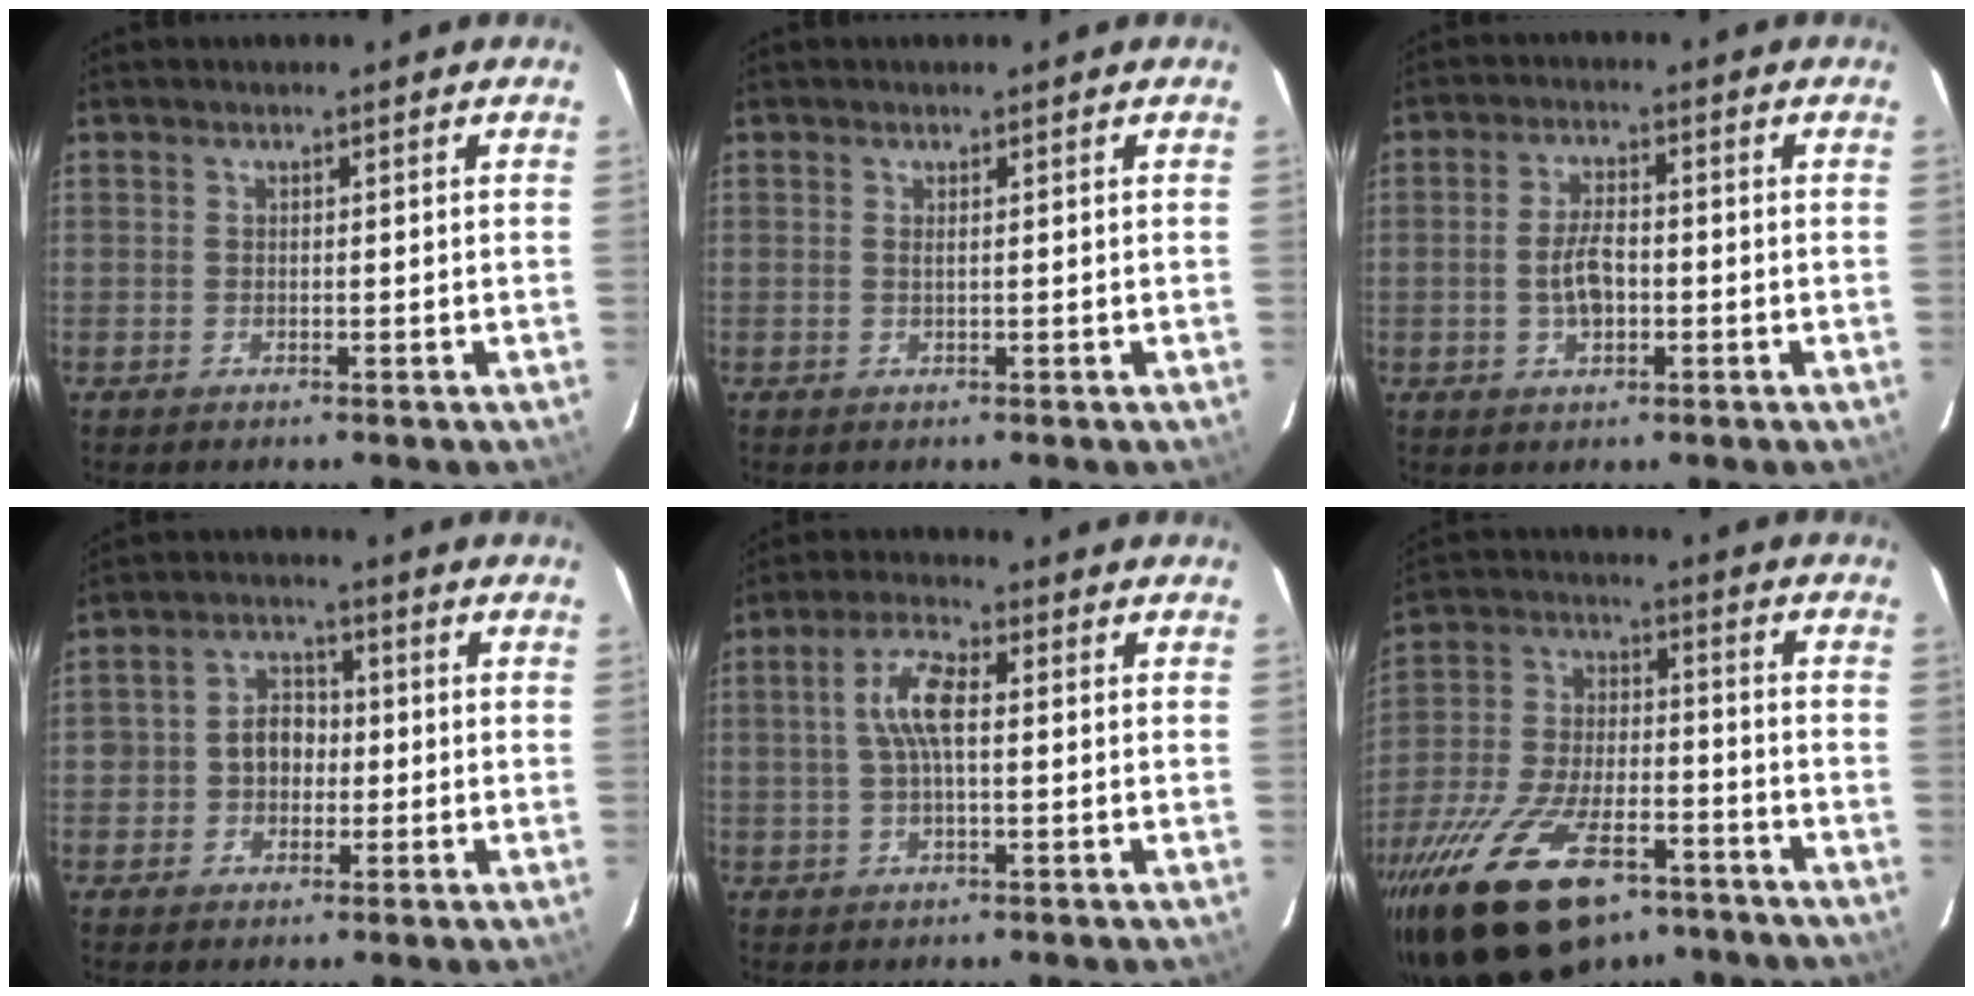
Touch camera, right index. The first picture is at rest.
{"total": 0.6, "force": [0.2, -0.2, 0.5], "torque": [-0.012, 0.000, 0.003]}
{"total": 5.6, "force": [-1.0, 2.8, 4.7], "torque": [-0.093, 0.004, -0.014]}
{"total": 5.9, "force": [-0.9, 5.1, 2.9], "torque": [-0.052, 0.020, -0.011]}
{"total": 6.5, "force": [0.6, 2.2, 6.1], "torque": [-0.123, 0.014, 0.012]}
{"total": 26.3, "force": [-17.3, 11.6, 16.0], "torque": [-0.325, -0.029, -0.279]}